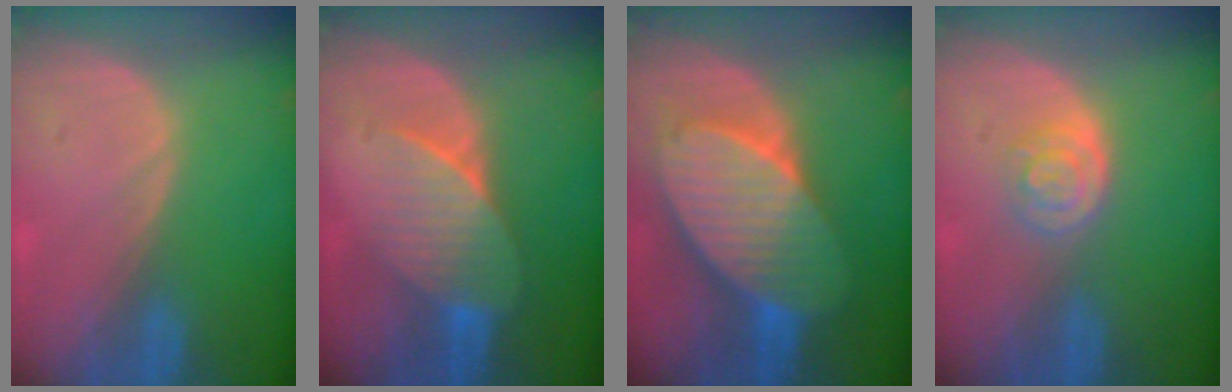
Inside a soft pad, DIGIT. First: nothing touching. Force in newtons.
{"total": 7.5, "press": 6.9, "slide": 2.8}
{"total": 10.9, "press": 10.9, "slide": 0.7}
{"total": 4.0, "press": 3.7, "slide": 1.7}